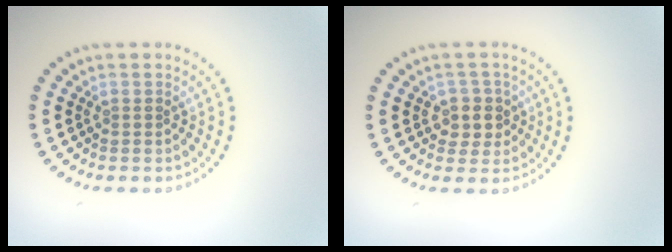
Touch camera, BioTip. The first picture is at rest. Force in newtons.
{"total": 2.6, "press": 2.3, "slide": 1.2}